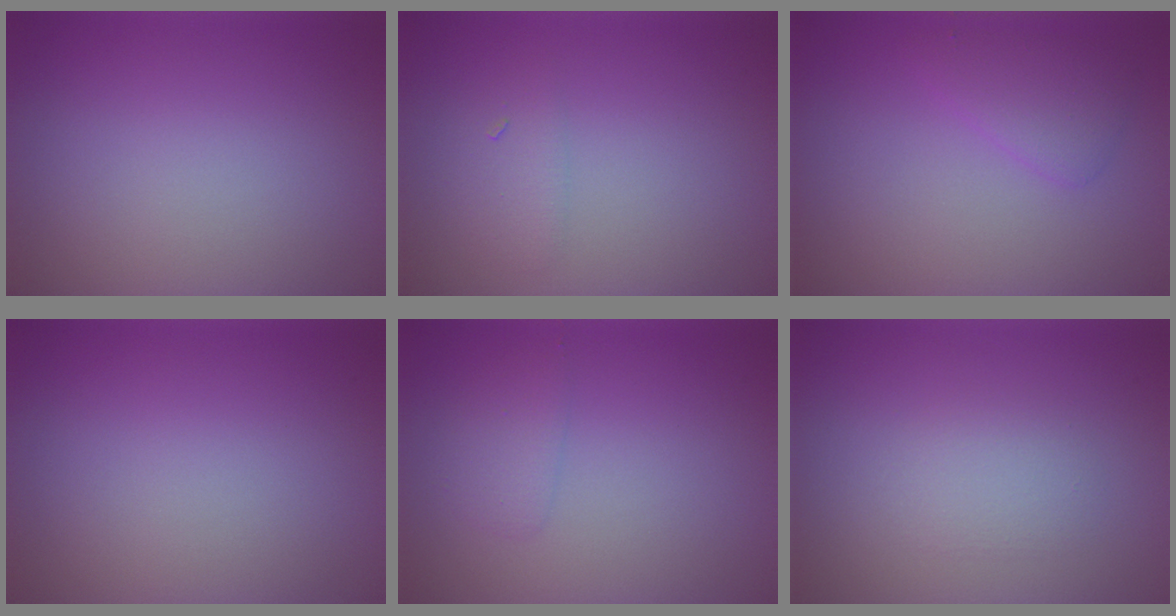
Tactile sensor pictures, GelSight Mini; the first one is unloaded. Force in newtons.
{"total": 1.3, "press": 1.3, "slide": 0.1}
{"total": 2.1, "press": 2.1, "slide": 0.1}
{"total": 0.0}
{"total": 1.5, "press": 1.5, "slide": 0.1}
{"total": 1.7, "press": 1.7, "slide": 0.1}